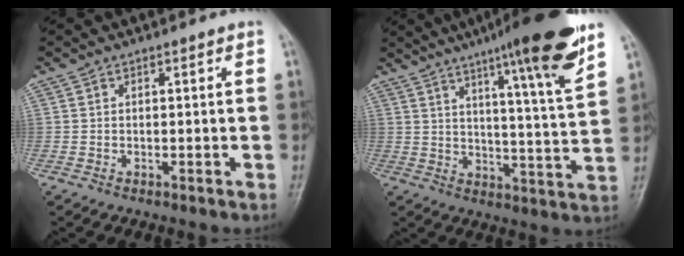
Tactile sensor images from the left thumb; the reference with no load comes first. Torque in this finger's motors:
{"motor_torque": [1.03, -0.53, 1.71, -1.04, 0.35]}